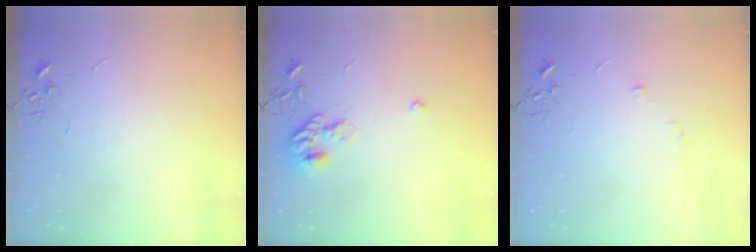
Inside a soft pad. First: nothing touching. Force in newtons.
{"total": 10.6, "press": 10.5, "slide": 0.8}
{"total": 5.6, "press": 5.6, "slide": 0.5}